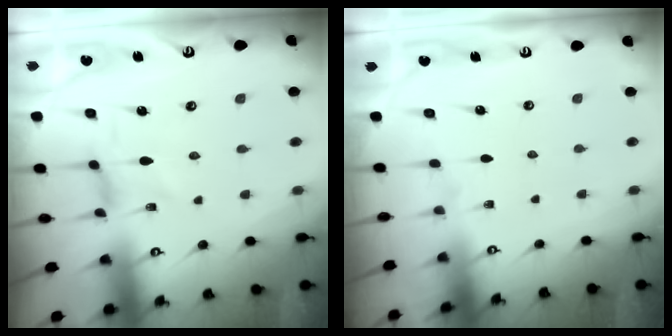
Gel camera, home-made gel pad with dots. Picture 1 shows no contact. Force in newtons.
{"total": 0.0}